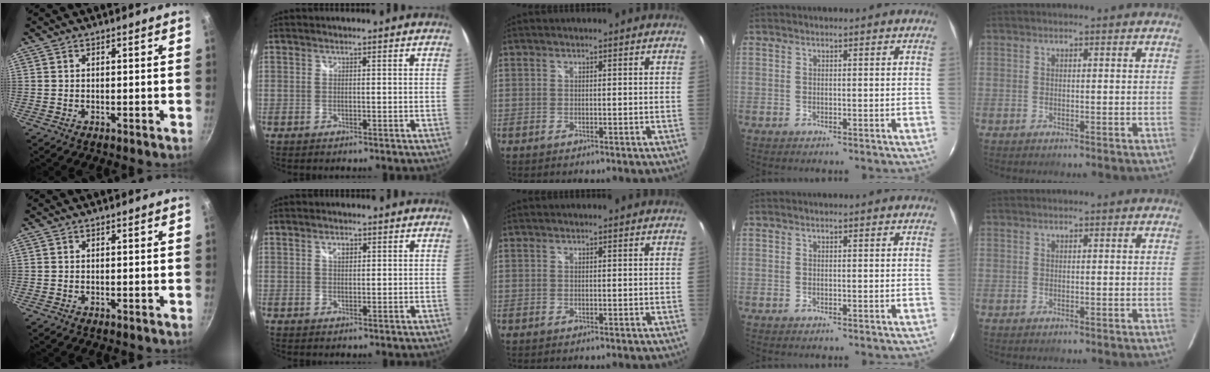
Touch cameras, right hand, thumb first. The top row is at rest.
{"index": {"total": 1.9, "force": [0.8, 1.1, 1.3], "torque": [-0.020, 0.007, 0.013]}}